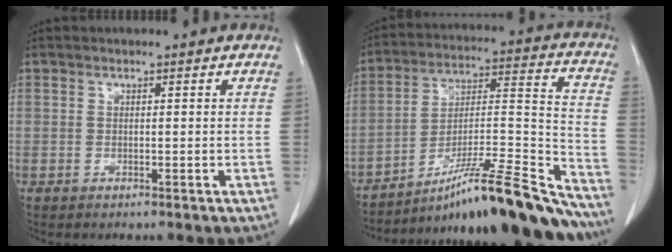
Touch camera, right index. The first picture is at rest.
{"total": 23.2, "force": [-19.8, 0.8, 12.0], "torque": [-0.144, 0.019, -0.317]}